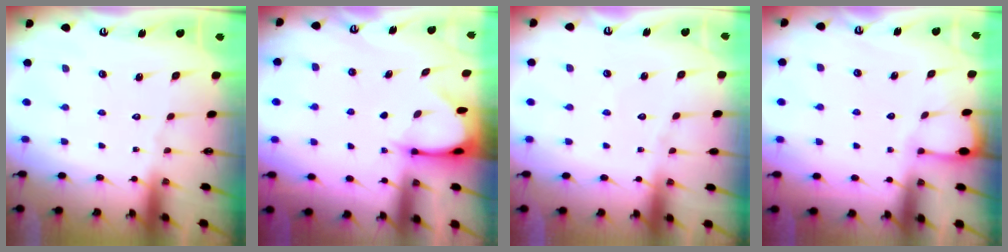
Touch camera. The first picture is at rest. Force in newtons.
{"total": 3.4, "press": 3.4, "slide": 0.4}
{"total": 2.9, "press": 2.9, "slide": 0.3}
{"total": 2.2, "press": 2.2, "slide": 0.4}